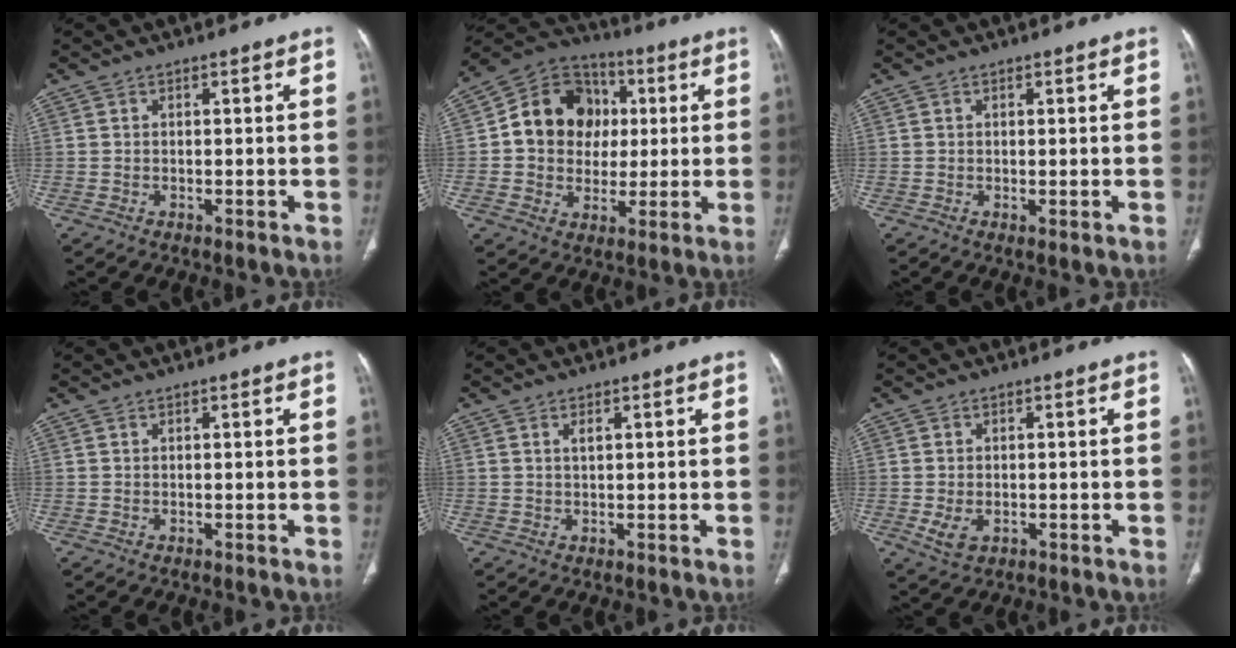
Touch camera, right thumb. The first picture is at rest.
{"total": 15.5, "force": [1.7, 13.4, 7.6], "torque": [-0.083, 0.019, 0.024]}
{"total": 1.0, "force": [-0.2, 0.3, 0.9], "torque": [-0.018, -0.005, -0.002]}
{"total": 0.0}
{"total": 1.2, "force": [0.5, 0.5, 1.0], "torque": [-0.019, 0.003, 0.012]}
{"total": 3.9, "force": [-1.0, 2.5, 2.8], "torque": [-0.059, -0.001, -0.010]}